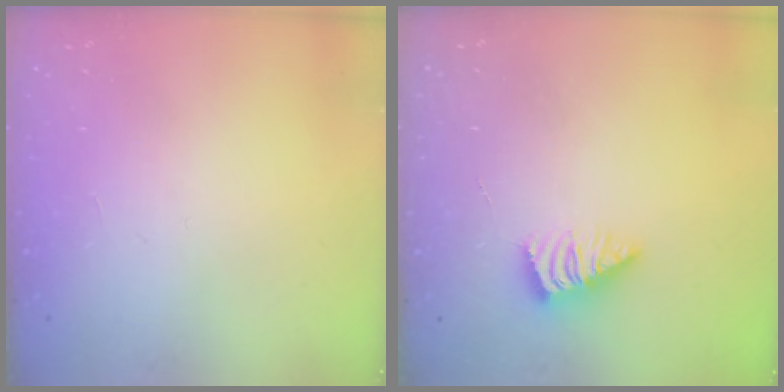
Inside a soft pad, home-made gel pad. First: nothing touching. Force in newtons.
{"total": 3.5, "press": 3.4, "slide": 0.5}